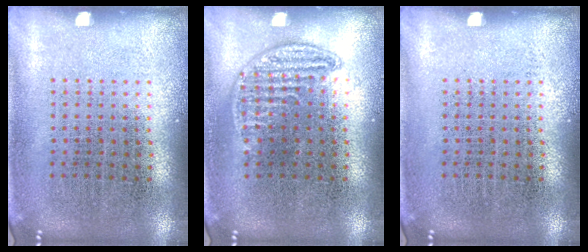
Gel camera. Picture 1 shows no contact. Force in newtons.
{"total": 0.8, "press": 0.8, "slide": 0.3}
{"total": 0.0}